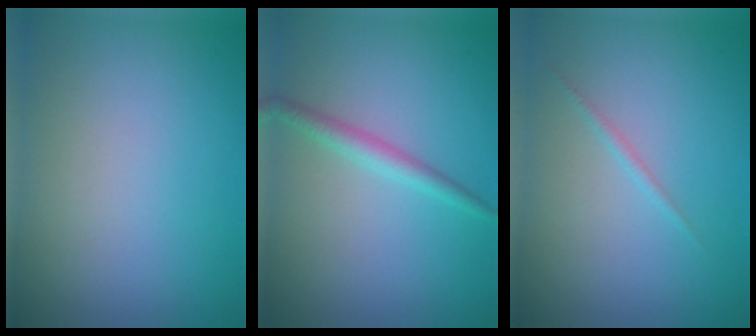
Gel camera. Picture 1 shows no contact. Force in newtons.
{"total": 1.9, "press": 1.9, "slide": 0.1}
{"total": 0.6, "press": 0.6, "slide": 0.1}